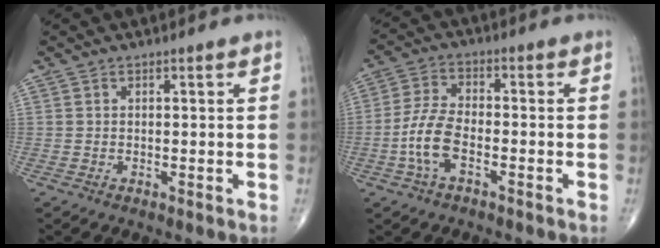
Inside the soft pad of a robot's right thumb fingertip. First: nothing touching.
{"total": 7.5, "force": [-2.7, 3.5, 6.1], "torque": [-0.136, 0.023, -0.055]}